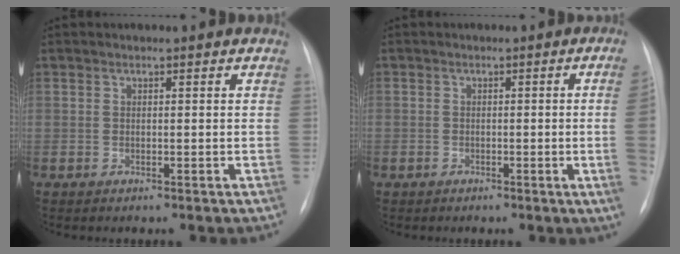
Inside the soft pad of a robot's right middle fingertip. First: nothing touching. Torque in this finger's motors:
{"motor_torque": [0.31, -0.37, -0.48, -0.21]}